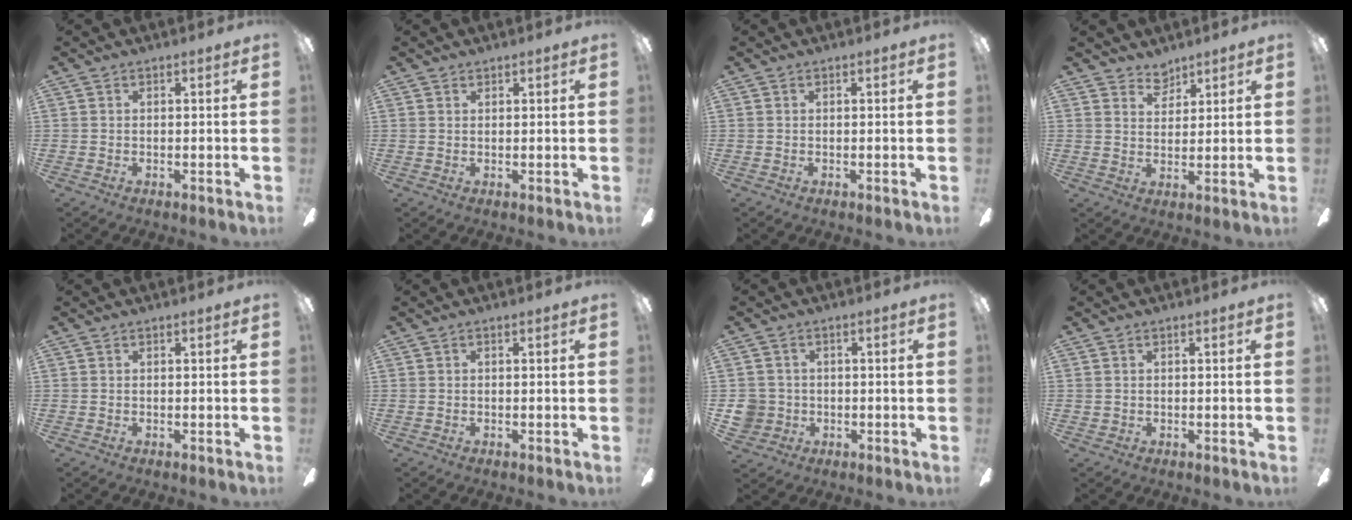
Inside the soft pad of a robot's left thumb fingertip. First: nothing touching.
{"total": 0.9, "force": [0.9, 0.3, -0.1], "torque": [0.001, -0.001, 0.017]}
{"total": 0.0}
{"total": 4.7, "force": [4.1, 2.2, 0.2], "torque": [-0.002, -0.023, 0.076]}
{"total": 0.0}
{"total": 0.0}
{"total": 5.4, "force": [-0.3, 5.3, 1.2], "torque": [-0.038, 0.010, -0.004]}
{"total": 0.7, "force": [0.5, 0.5, 0.0], "torque": [-0.001, 0.003, 0.009]}